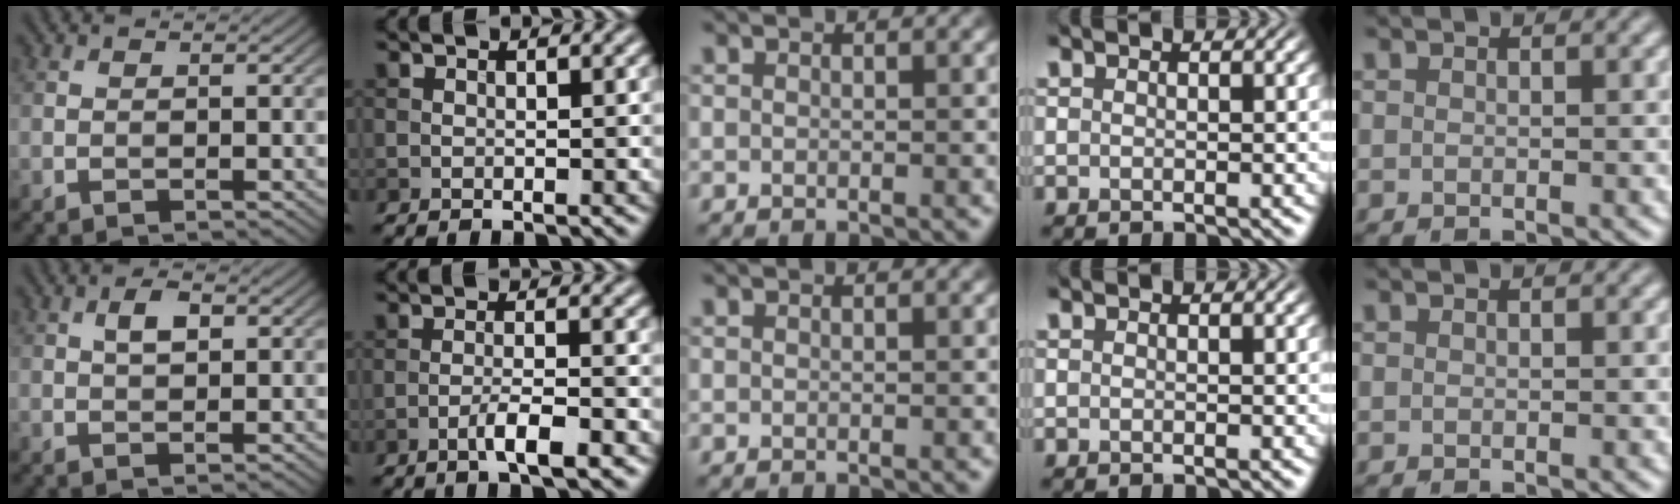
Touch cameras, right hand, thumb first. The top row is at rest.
{"thumb": {"total": 2.6, "force": [0.8, 1.2, 2.1], "torque": [-0.040, 0.003, 0.011]}, "index": {"total": 3.2, "force": [-1.8, 0.5, 2.7], "torque": [-0.047, 0.006, -0.036]}}